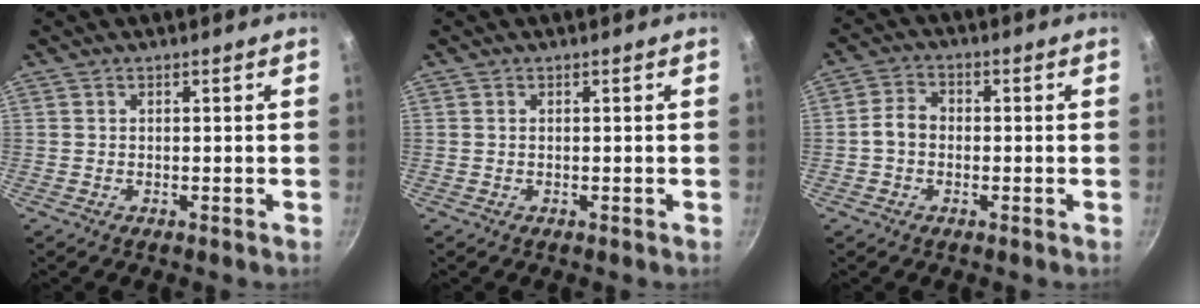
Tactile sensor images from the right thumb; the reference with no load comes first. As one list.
[{"total": 0.0}, {"total": 4.6, "force": [-0.7, 3.6, 2.8], "torque": [-0.044, 0.017, -0.019]}]